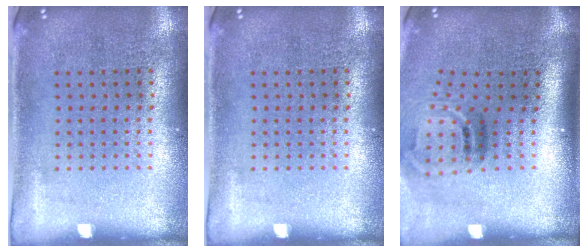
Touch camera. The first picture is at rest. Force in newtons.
{"total": 0.0}
{"total": 2.1, "press": 1.3, "slide": 1.7}